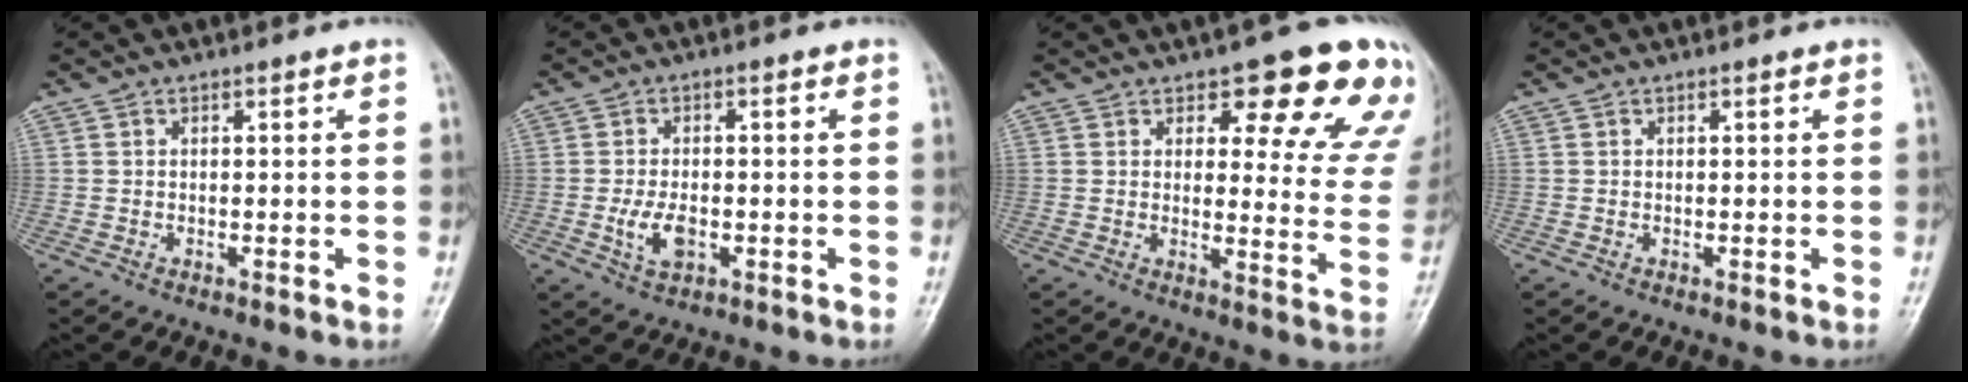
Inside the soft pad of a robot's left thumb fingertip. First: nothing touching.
{"total": 5.0, "force": [-1.3, 2.8, 3.9], "torque": [-0.075, 0.000, -0.020]}
{"total": 16.6, "force": [10.6, 6.3, 11.1], "torque": [-0.078, -0.053, 0.114]}
{"total": 0.0}